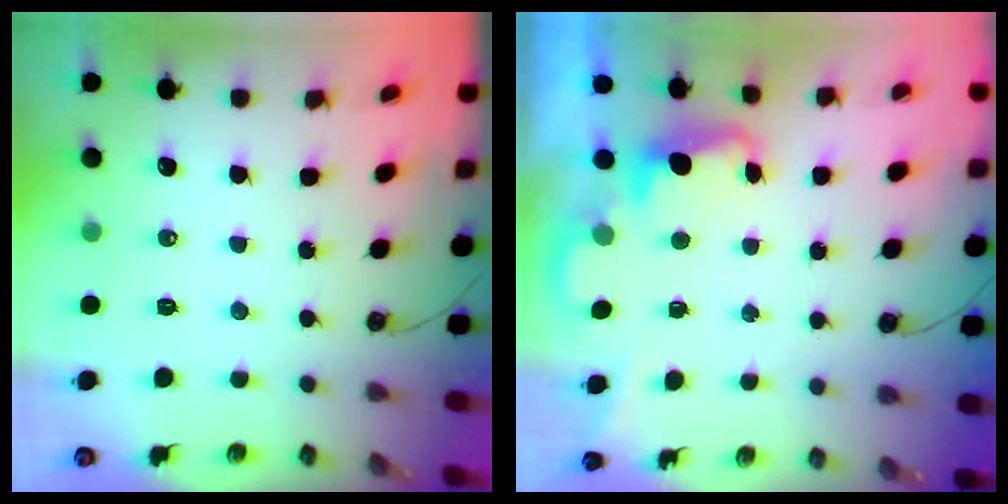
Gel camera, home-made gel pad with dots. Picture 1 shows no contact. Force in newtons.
{"total": 2.4, "press": 2.3, "slide": 0.5}